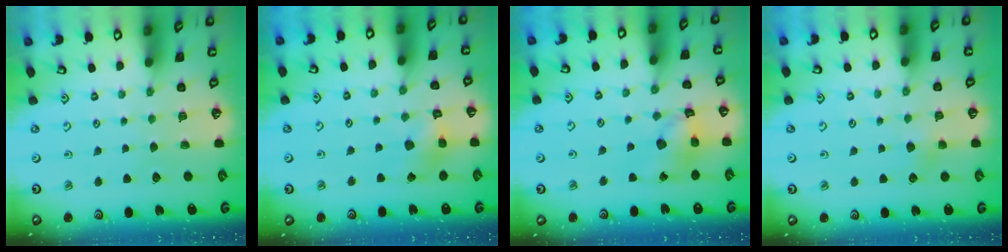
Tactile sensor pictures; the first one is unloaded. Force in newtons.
{"total": 7.2, "press": 7.2, "slide": 0.6}
{"total": 12.2, "press": 12.1, "slide": 1.5}
{"total": 4.0, "press": 4.0, "slide": 0.2}